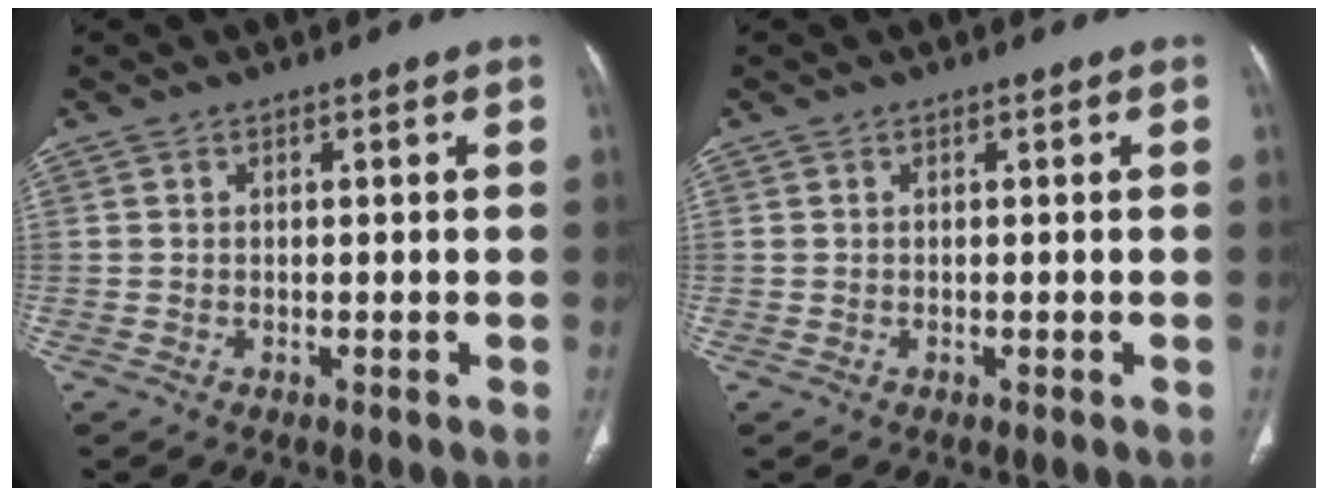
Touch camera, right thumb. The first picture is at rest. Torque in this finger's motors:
{"motor_torque": [0.21, 0.14, -0.14, 0.60, 0.04]}